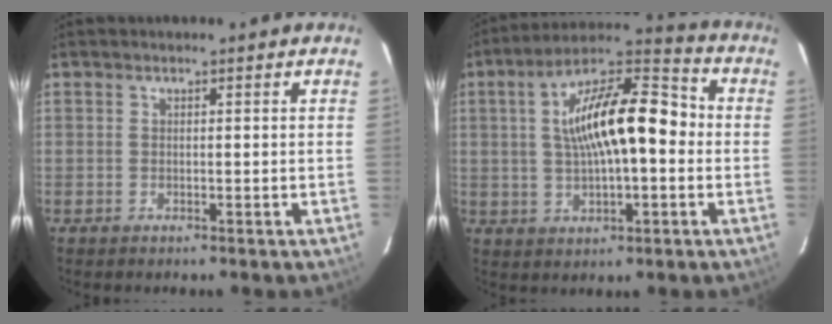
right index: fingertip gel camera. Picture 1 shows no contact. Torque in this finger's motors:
{"motor_torque": [0.76, -0.08, 1.05, 0.21]}